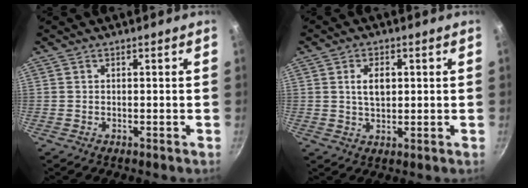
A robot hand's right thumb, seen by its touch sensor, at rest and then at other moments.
{"total": 4.8, "force": [0.9, 3.0, 3.7], "torque": [-0.052, -0.001, 0.018]}